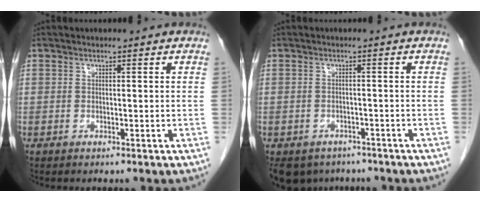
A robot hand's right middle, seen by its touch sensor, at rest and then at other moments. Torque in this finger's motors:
{"motor_torque": [1.14, -0.99, 0.14, 0.06]}